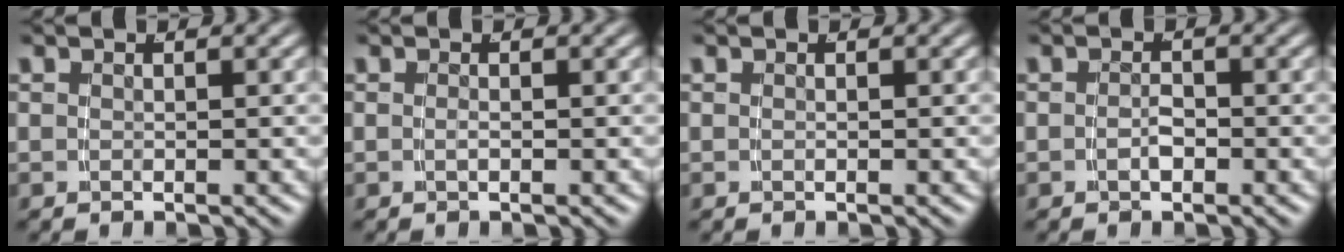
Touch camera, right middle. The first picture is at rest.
{"total": 0.6, "force": [-0.3, -0.5, 0.3], "torque": [-0.006, -0.001, -0.003]}
{"total": 0.0}
{"total": 1.3, "force": [-0.7, 0.5, 0.9], "torque": [-0.019, -0.005, -0.011]}